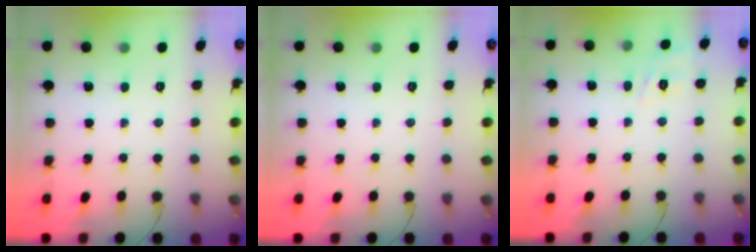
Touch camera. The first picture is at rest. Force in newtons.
{"total": 0.0}
{"total": 2.2, "press": 0.8, "slide": 2.0}